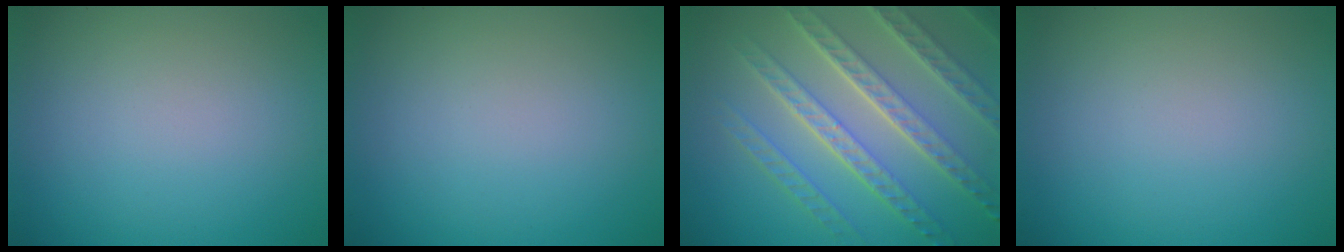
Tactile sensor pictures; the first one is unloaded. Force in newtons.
{"total": 0.0}
{"total": 8.3, "press": 5.8, "slide": 5.9}
{"total": 0.0}